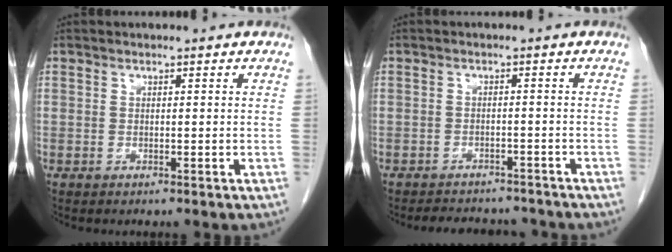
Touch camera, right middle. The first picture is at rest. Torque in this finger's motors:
{"motor_torque": [0.04, -0.04, 0.01, 0.00]}